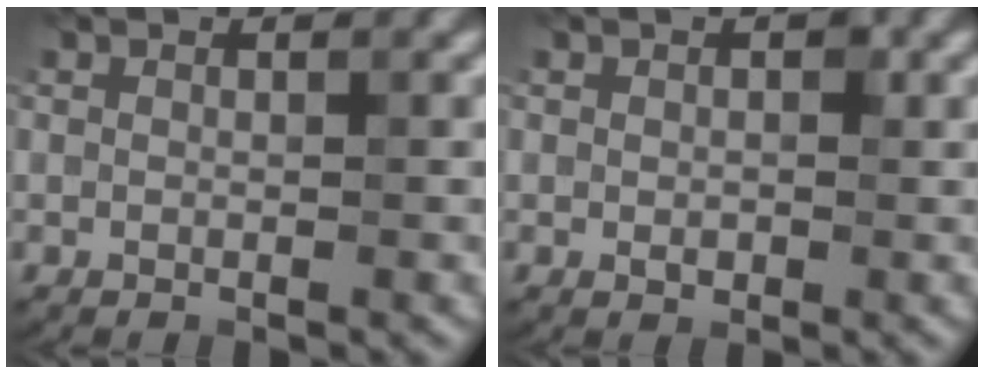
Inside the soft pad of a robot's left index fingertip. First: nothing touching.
{"total": 1.5, "force": [0.0, 1.0, 1.1], "torque": [-0.015, 0.001, -0.001]}